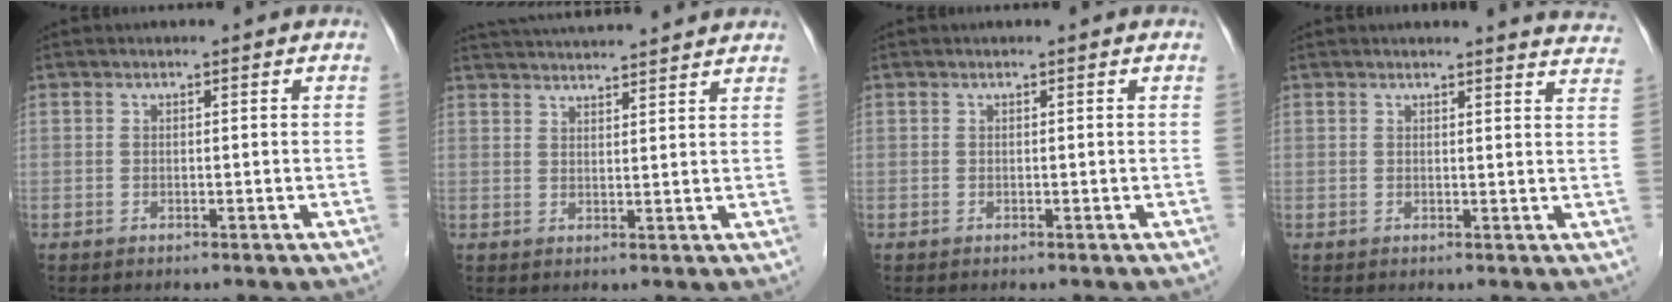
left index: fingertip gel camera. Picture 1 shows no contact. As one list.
[{"total": 13.0, "force": [12.3, 0.5, 4.3], "torque": [-0.079, 0.032, 0.172]}, {"total": 0.0}, {"total": 7.6, "force": [7.5, 0.1, 0.9], "torque": [0.003, -0.040, 0.053]}]